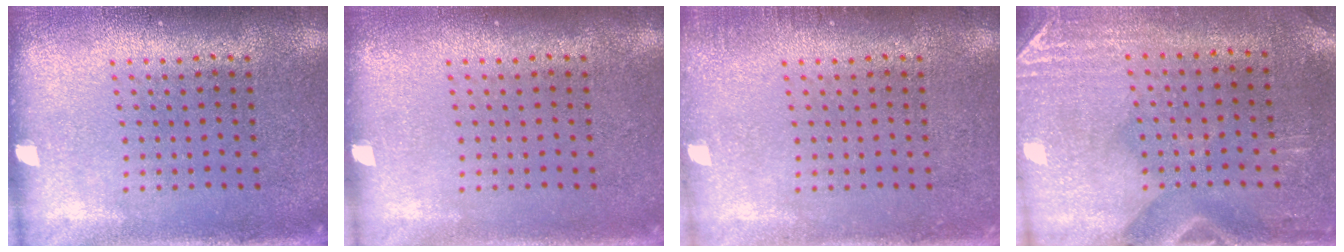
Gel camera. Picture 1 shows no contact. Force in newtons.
{"total": 0.0}
{"total": 0.8, "press": 0.8, "slide": 0.0}
{"total": 2.9, "press": 2.5, "slide": 1.4}